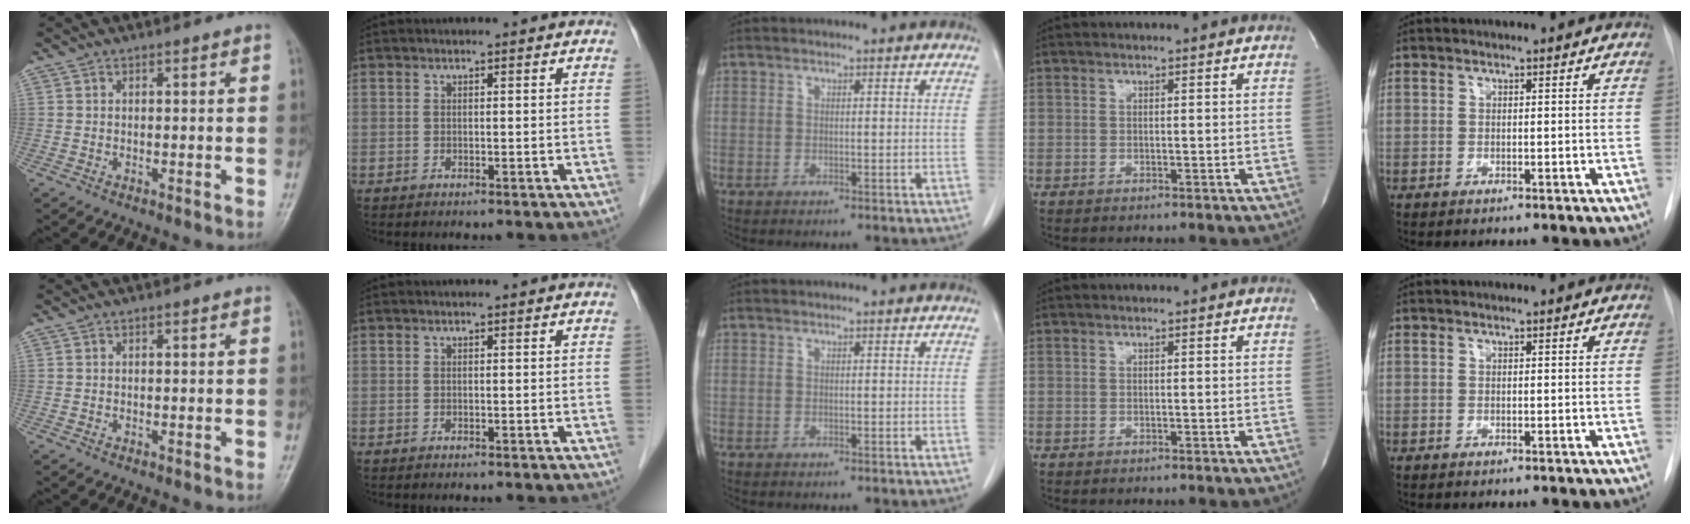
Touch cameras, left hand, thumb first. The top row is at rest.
{}